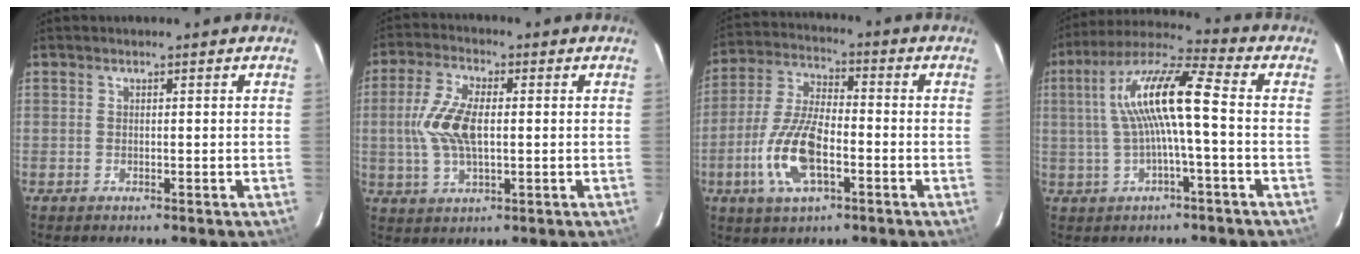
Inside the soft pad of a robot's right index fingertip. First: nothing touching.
{"total": 9.6, "force": [0.2, 4.3, 8.6], "torque": [-0.179, 0.007, 0.005]}
{"total": 13.2, "force": [-4.6, 5.4, 11.1], "torque": [-0.240, -0.002, -0.088]}
{"total": 12.4, "force": [0.2, 1.4, 12.4], "torque": [-0.243, 0.022, 0.002]}